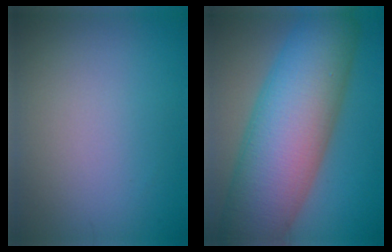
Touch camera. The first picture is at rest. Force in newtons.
{"total": 14.3, "press": 14.3, "slide": 0.2}